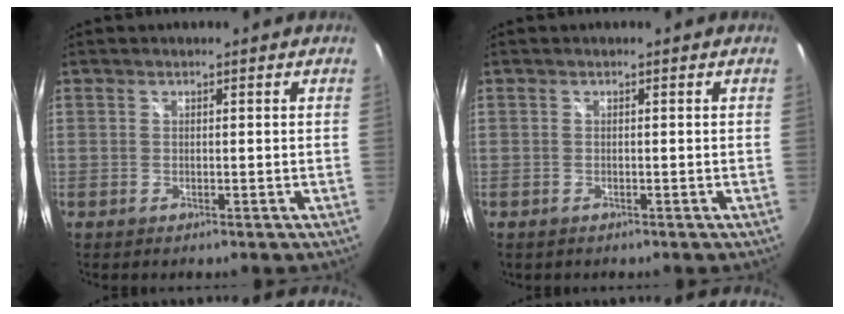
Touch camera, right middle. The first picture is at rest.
{"total": 0.7, "force": [-0.4, 0.5, 0.1], "torque": [-0.005, -0.003, -0.007]}